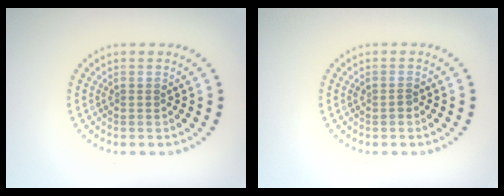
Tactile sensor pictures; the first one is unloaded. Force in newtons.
{"total": 0.7, "press": 0.7, "slide": 0.1}